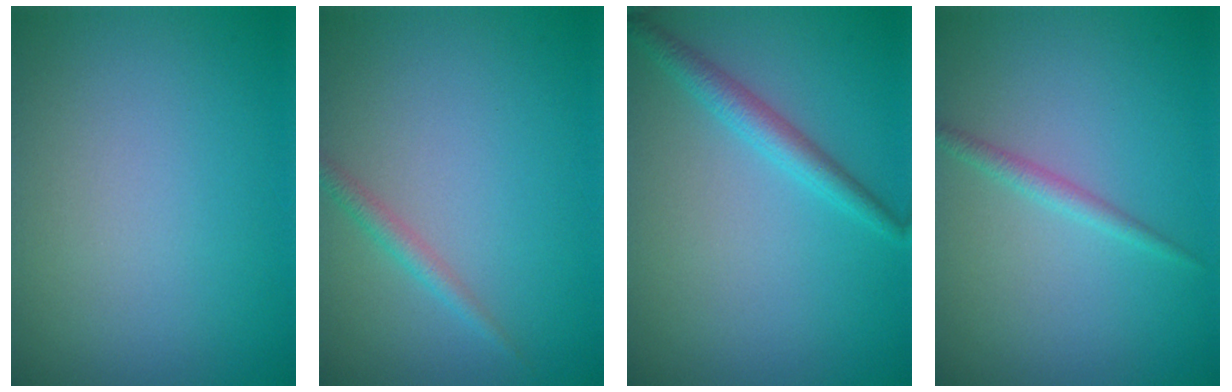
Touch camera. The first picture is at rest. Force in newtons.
{"total": 1.4, "press": 1.4, "slide": 0.1}
{"total": 2.3, "press": 2.3, "slide": 0.2}
{"total": 1.3, "press": 1.3, "slide": 0.0}